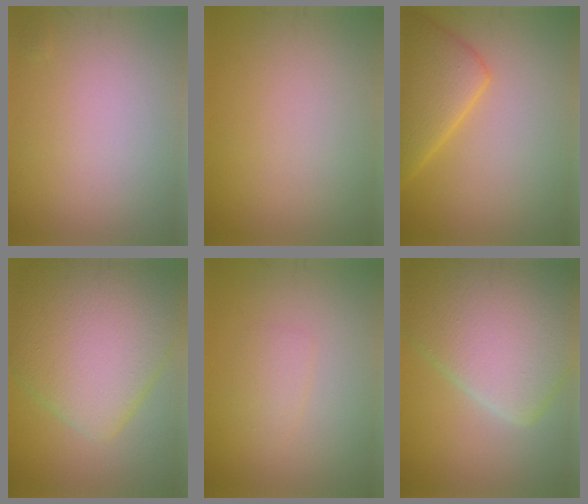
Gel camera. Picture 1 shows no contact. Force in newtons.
{"total": 0.0}
{"total": 5.4, "press": 5.4, "slide": 0.3}
{"total": 11.2, "press": 11.2, "slide": 0.4}
{"total": 1.4, "press": 1.4, "slide": 0.1}
{"total": 11.7, "press": 11.6, "slide": 0.9}